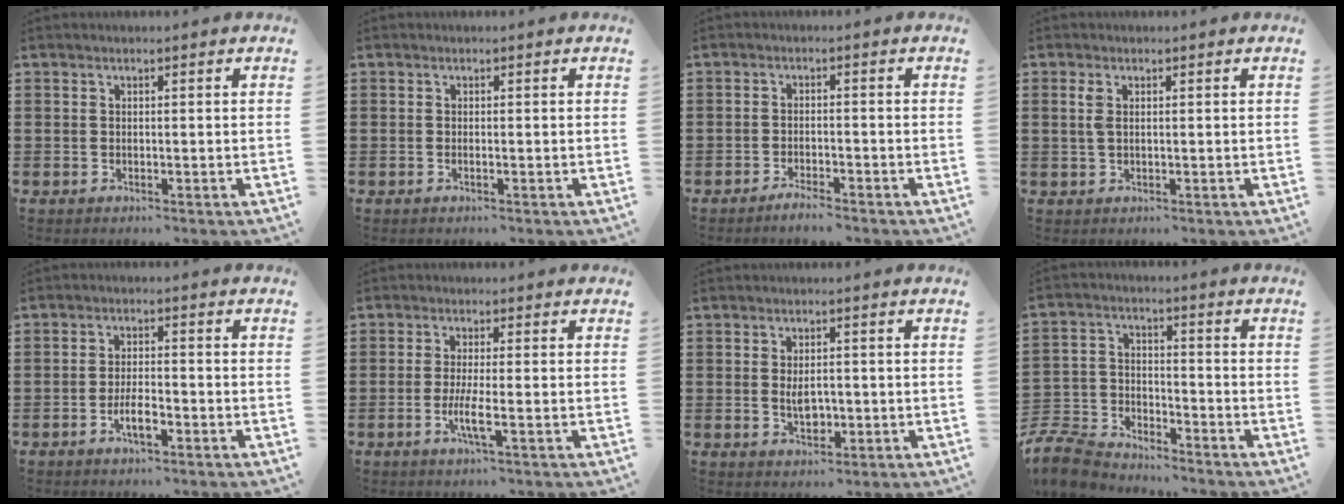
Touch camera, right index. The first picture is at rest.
{"total": 0.0}
{"total": 2.0, "force": [-1.9, 0.2, 0.6], "torque": [-0.014, 0.002, -0.036]}
{"total": 1.7, "force": [0.5, 0.6, 1.5], "torque": [-0.033, 0.003, 0.007]}
{"total": 4.2, "force": [-2.0, 1.5, 3.4], "torque": [-0.064, 0.004, -0.037]}
{"total": 4.1, "force": [-1.3, 0.3, 3.9], "torque": [-0.074, -0.008, -0.025]}
{"total": 3.5, "force": [-0.2, 1.8, 3.0], "torque": [-0.050, 0.001, -0.005]}
{"total": 7.4, "force": [-7.1, 1.7, 1.3], "torque": [-0.046, 0.007, -0.146]}